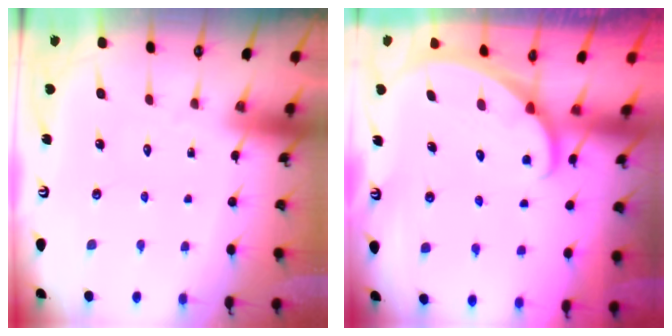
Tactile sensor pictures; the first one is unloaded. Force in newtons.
{"total": 1.7, "press": 1.6, "slide": 0.1}